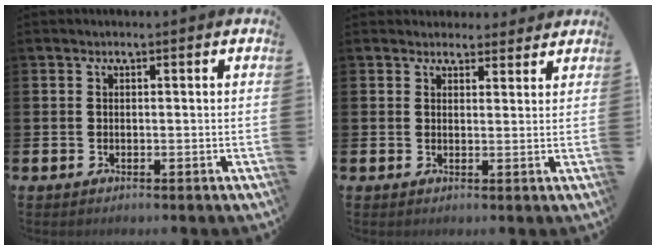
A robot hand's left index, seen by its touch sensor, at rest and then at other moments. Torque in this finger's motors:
{"motor_torque": [1.07, -1.06, 0.53, 0.01]}